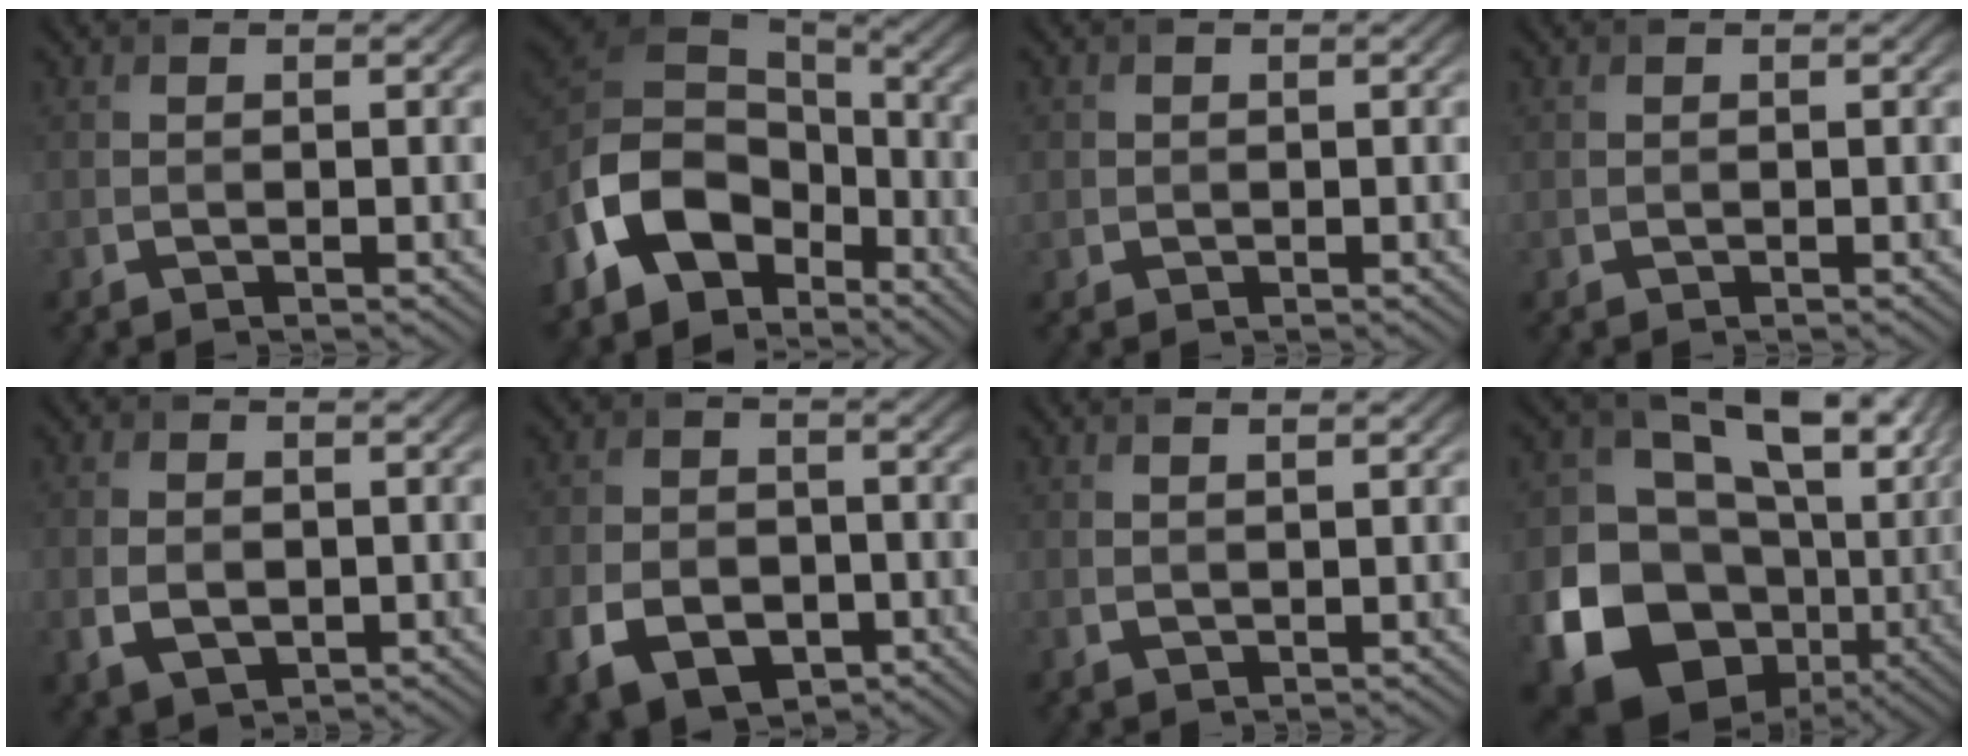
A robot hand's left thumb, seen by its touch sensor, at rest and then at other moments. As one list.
[{"total": 14.1, "force": [-6.2, 9.4, 8.6], "torque": [-0.203, -0.014, -0.126]}, {"total": 1.1, "force": [0.1, 1.1, 0.1], "torque": [0.002, -0.005, 0.000]}, {"total": 0.0}, {"total": 4.0, "force": [-0.6, 2.8, 2.8], "torque": [-0.061, -0.010, -0.009]}, {"total": 8.5, "force": [-3.7, 5.9, 4.8], "torque": [-0.103, -0.025, -0.061]}, {"total": 1.7, "force": [1.2, 0.3, 1.1], "torque": [-0.023, -0.003, 0.027]}, {"total": 19.0, "force": [-2.8, 14.0, 12.6], "torque": [-0.237, -0.042, -0.019]}]